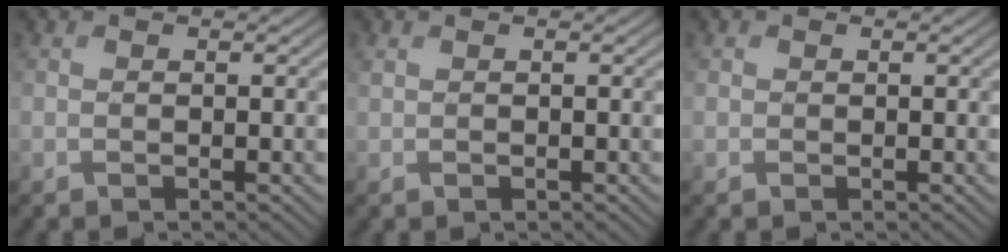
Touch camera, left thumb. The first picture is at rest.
{"total": 0.5, "force": [0.3, 0.4, 0.2], "torque": [-0.007, 0.000, 0.009]}
{"total": 0.9, "force": [0.2, 0.9, 0.0], "torque": [0.002, -0.001, -0.002]}